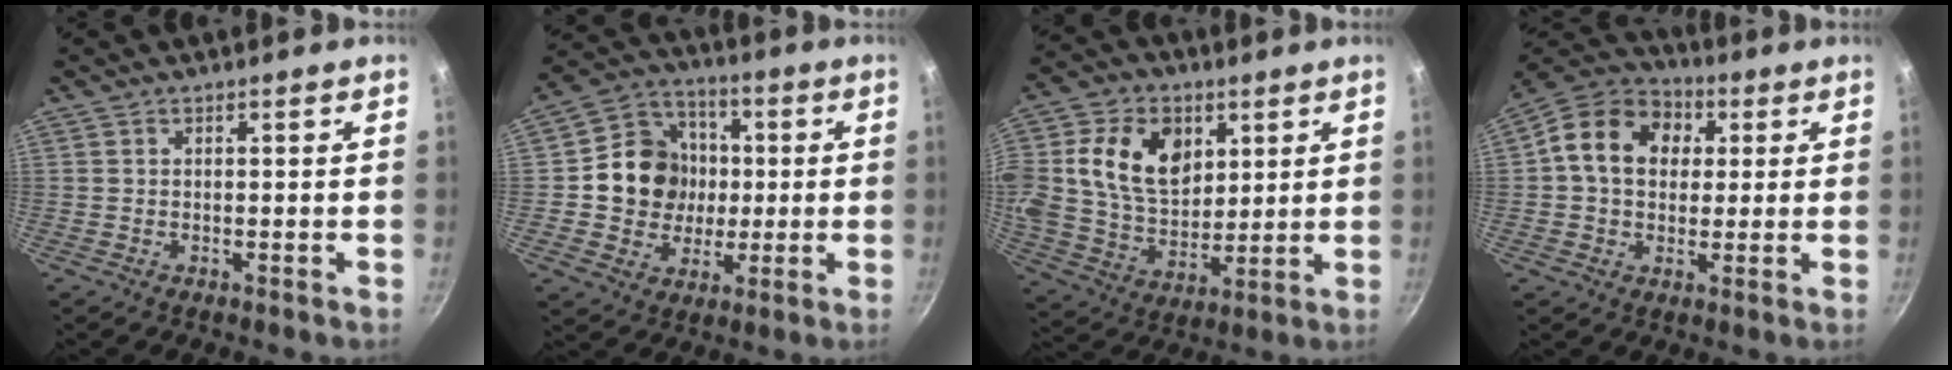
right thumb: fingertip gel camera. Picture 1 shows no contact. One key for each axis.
{"total": 14.1, "fx": 0.3, "fy": 12.8, "fz": 6.0, "tx": -0.067, "ty": 0.022, "tz": -0.002}
{"total": 17.7, "fx": 5.0, "fy": 12.7, "fz": 11.3, "tx": -0.185, "ty": -0.009, "tz": 0.091}
{"total": 14.2, "fx": 2.9, "fy": 11.2, "fz": 8.2, "tx": -0.121, "ty": 0.022, "tz": 0.028}